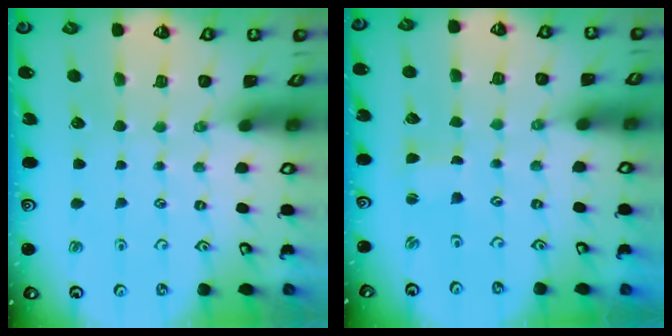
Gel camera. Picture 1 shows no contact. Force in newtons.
{"total": 0.7, "press": 0.7, "slide": 0.0}